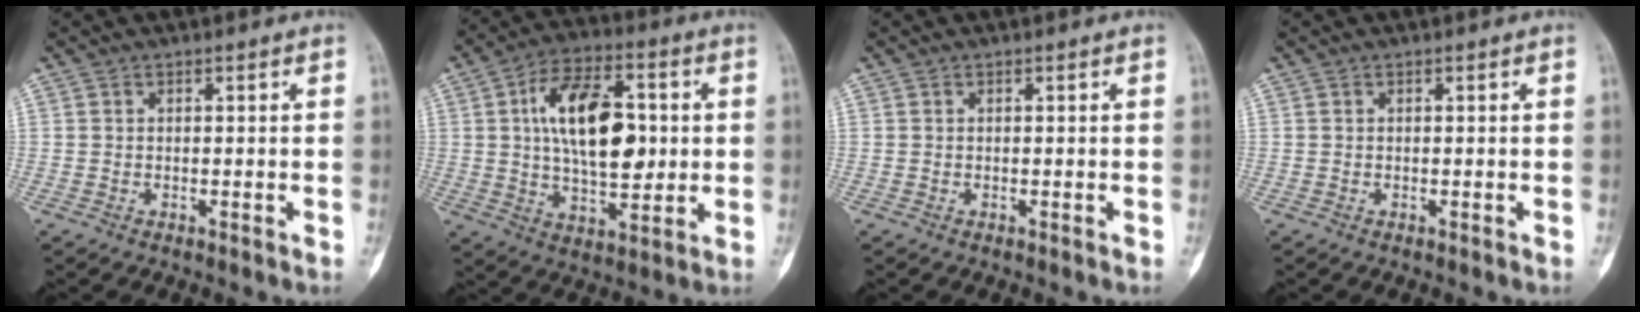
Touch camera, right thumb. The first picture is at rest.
{"total": 16.5, "force": [2.2, 9.0, 13.7], "torque": [-0.203, 0.003, 0.036]}
{"total": 0.0}
{"total": 0.0}